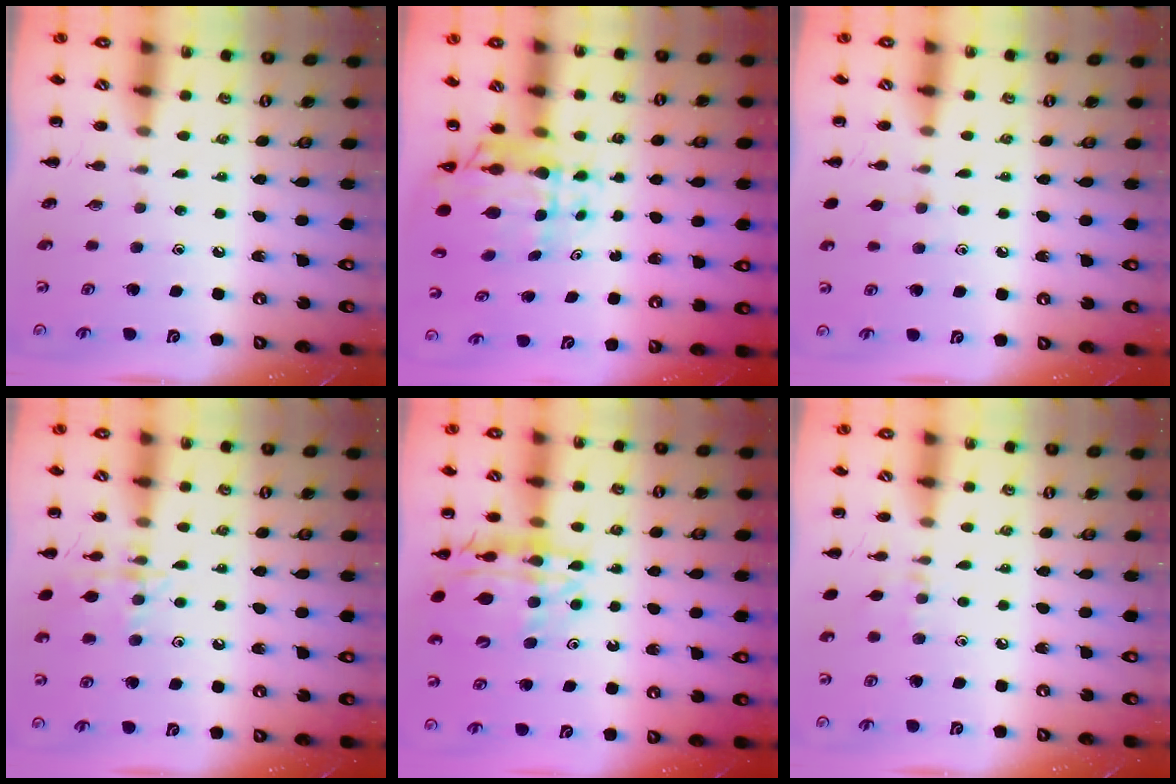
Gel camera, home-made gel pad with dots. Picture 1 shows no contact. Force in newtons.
{"total": 7.1, "press": 6.7, "slide": 2.5}
{"total": 5.5, "press": 5.1, "slide": 2.0}
{"total": 11.2, "press": 11.2, "slide": 0.6}
{"total": 16.8, "press": 16.4, "slide": 4.1}
{"total": 5.4, "press": 5.1, "slide": 1.8}